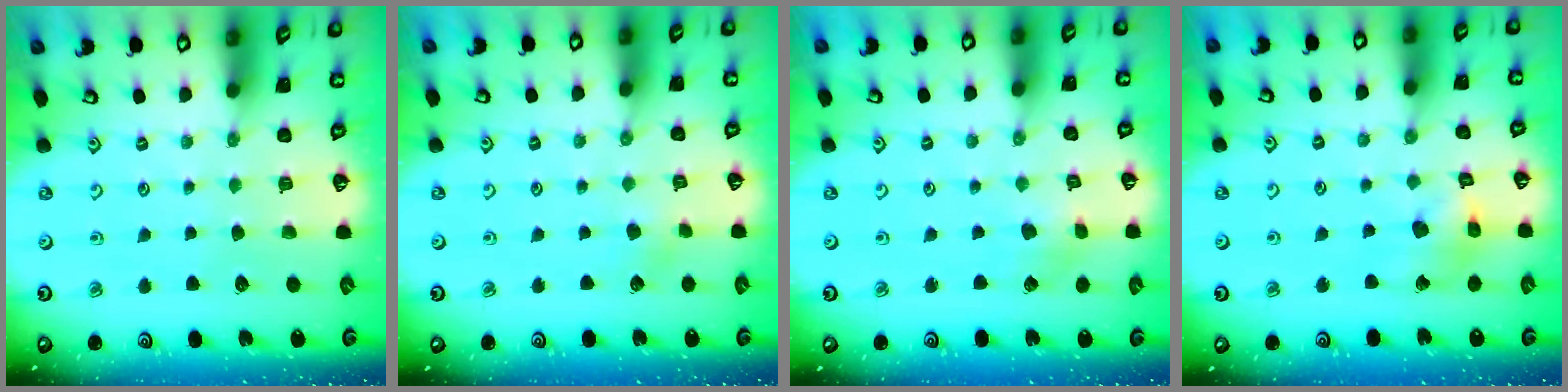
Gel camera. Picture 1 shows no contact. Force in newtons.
{"total": 1.8, "press": 1.7, "slide": 0.2}
{"total": 2.7, "press": 2.7, "slide": 0.1}
{"total": 11.2, "press": 11.1, "slide": 1.5}